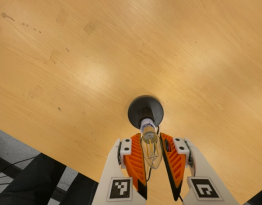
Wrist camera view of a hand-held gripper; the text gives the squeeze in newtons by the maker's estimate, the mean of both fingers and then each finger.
{"total": 12.4, "left": 13.0, "right": 11.8}